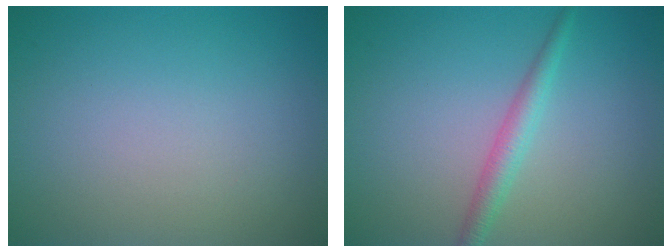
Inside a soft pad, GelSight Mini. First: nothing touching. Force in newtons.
{"total": 2.1, "press": 2.1, "slide": 0.0}